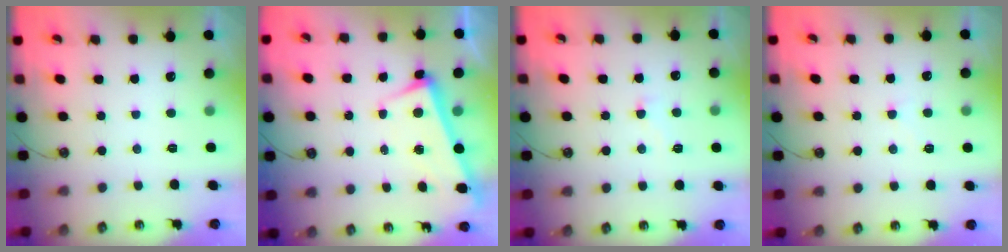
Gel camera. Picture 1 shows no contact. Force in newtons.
{"total": 3.5, "press": 3.3, "slide": 1.1}
{"total": 2.7, "press": 2.5, "slide": 0.9}
{"total": 0.9, "press": 0.5, "slide": 0.7}